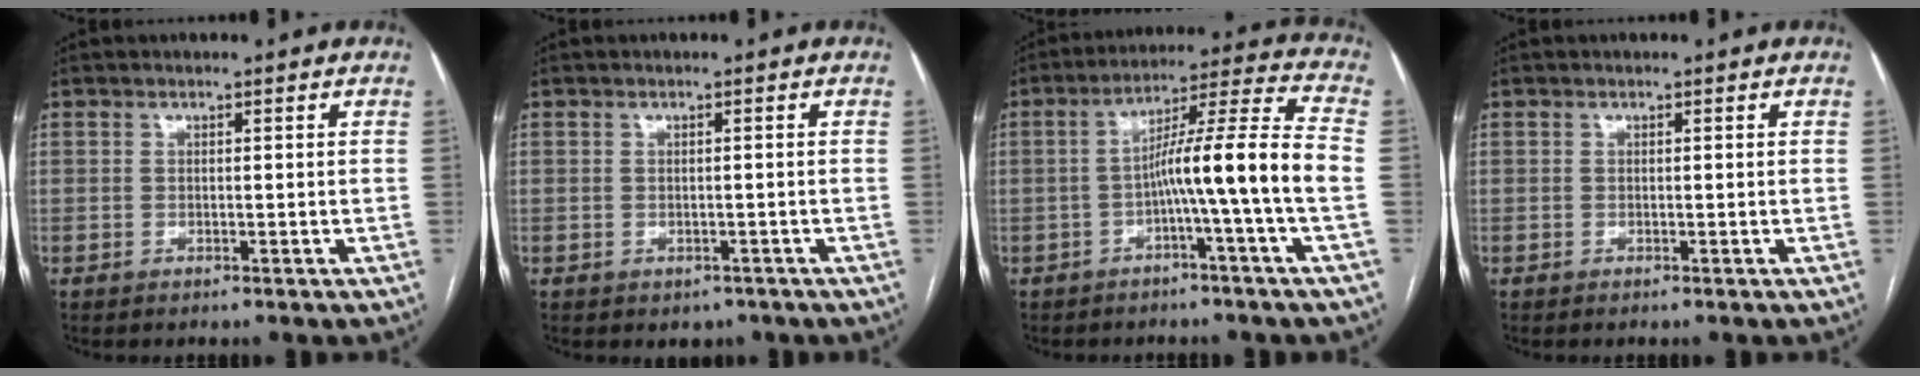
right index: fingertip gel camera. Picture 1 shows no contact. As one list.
[{"total": 2.1, "force": [-1.2, 1.5, 0.7], "torque": [-0.008, 0.003, -0.006]}, {"total": 11.8, "force": [-2.7, -2.0, 11.3], "torque": [-0.179, 0.025, -0.048]}, {"total": 0.0}]